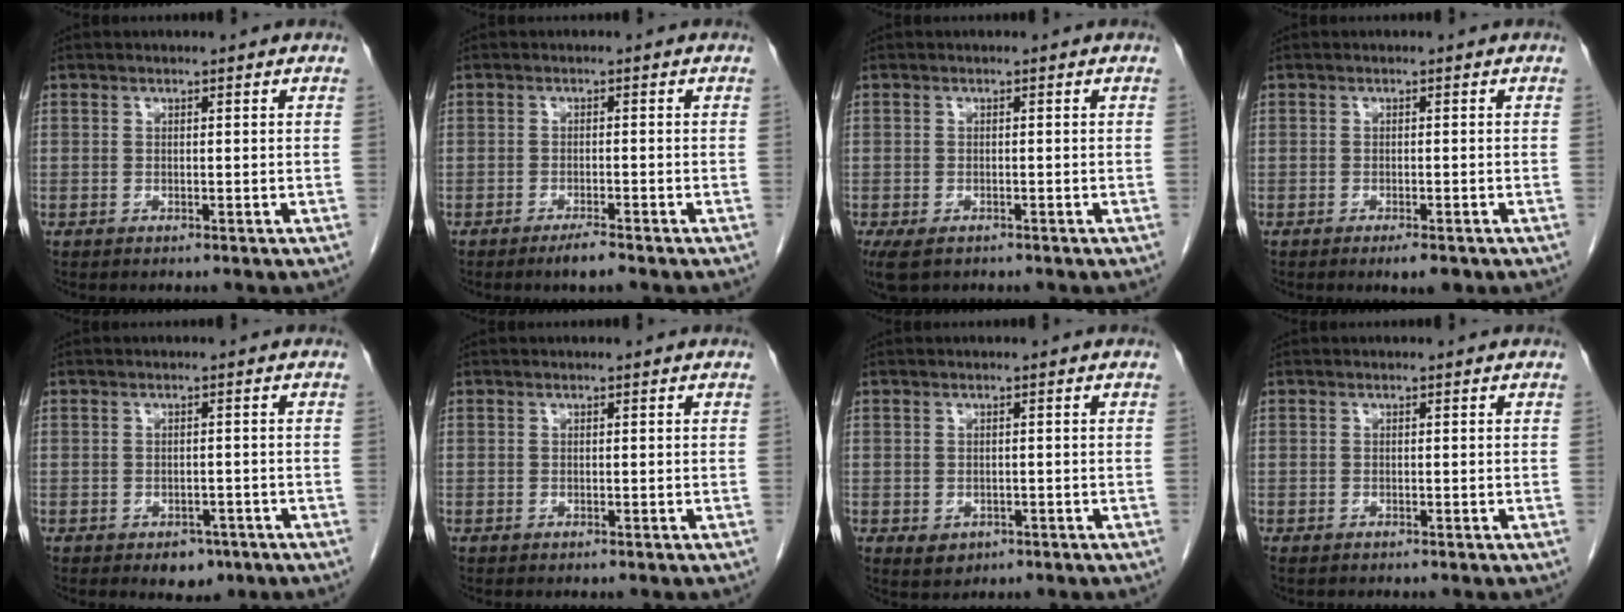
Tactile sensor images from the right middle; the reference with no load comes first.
{"total": 2.3, "force": [-1.8, 0.0, 1.4], "torque": [-0.032, -0.006, -0.031]}
{"total": 4.3, "force": [-2.9, 2.1, 2.3], "torque": [-0.047, -0.010, -0.046]}
{"total": 2.5, "force": [-1.7, 0.5, 1.8], "torque": [-0.025, -0.005, -0.020]}
{"total": 3.2, "force": [-2.0, 1.9, 1.5], "torque": [-0.016, 0.001, -0.017]}
{"total": 0.0}
{"total": 2.3, "force": [-0.9, 1.8, 1.1], "torque": [-0.014, 0.001, -0.002]}
{"total": 0.6, "force": [-0.5, 0.2, 0.2], "torque": [-0.007, -0.001, -0.009]}